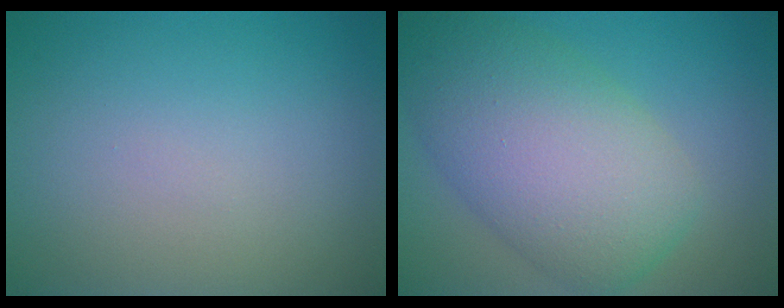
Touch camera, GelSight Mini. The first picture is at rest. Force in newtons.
{"total": 9.5, "press": 9.5, "slide": 0.4}